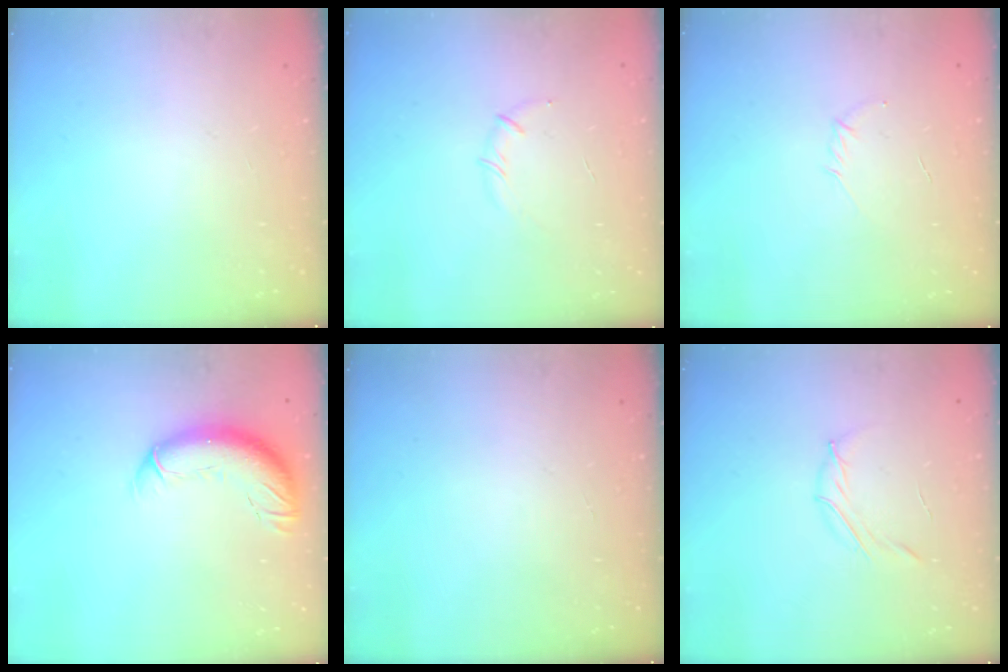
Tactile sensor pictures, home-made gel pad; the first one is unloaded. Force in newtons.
{"total": 3.5, "press": 3.4, "slide": 0.8}
{"total": 2.8, "press": 2.7, "slide": 0.7}
{"total": 11.8, "press": 11.5, "slide": 2.9}
{"total": 0.0}
{"total": 4.0, "press": 3.9, "slide": 1.0}